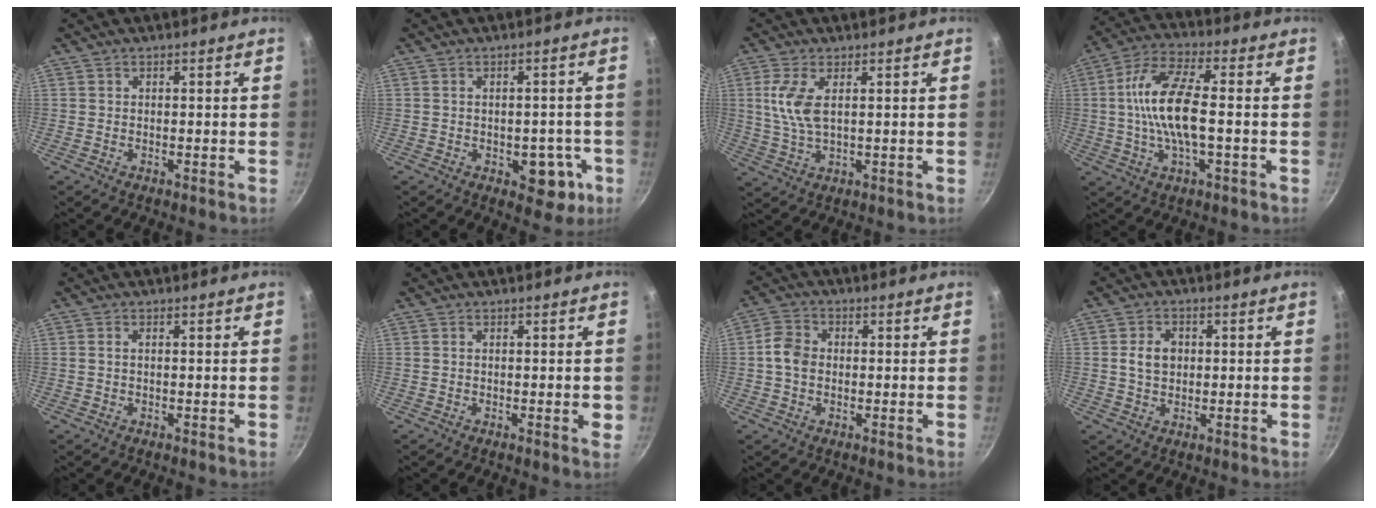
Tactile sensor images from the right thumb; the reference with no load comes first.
{"total": 7.2, "force": [-2.4, 4.4, 5.1], "torque": [-0.034, 0.011, -0.023]}
{"total": 6.6, "force": [1.5, 2.8, 5.8], "torque": [-0.126, -0.002, 0.033]}
{"total": 13.2, "force": [-0.6, 5.0, 12.2], "torque": [-0.243, 0.024, -0.024]}
{"total": 0.7, "force": [0.1, 0.3, 0.6], "torque": [-0.014, 0.002, 0.001]}
{"total": 2.1, "force": [-0.3, 0.5, 2.0], "torque": [-0.023, -0.003, -0.004]}
{"total": 5.0, "force": [-0.3, 3.9, 3.1], "torque": [-0.051, 0.012, -0.016]}
{"total": 4.9, "force": [0.4, 3.9, 2.8], "torque": [-0.031, 0.005, 0.005]}